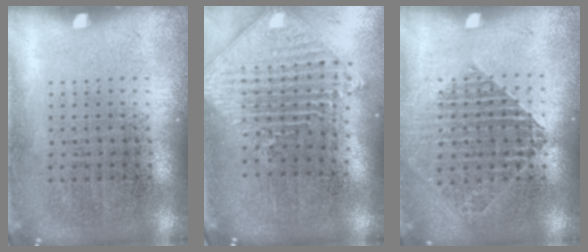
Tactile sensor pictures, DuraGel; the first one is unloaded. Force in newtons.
{"total": 2.3, "press": 1.8, "slide": 1.4}
{"total": 1.4, "press": 1.3, "slide": 0.5}